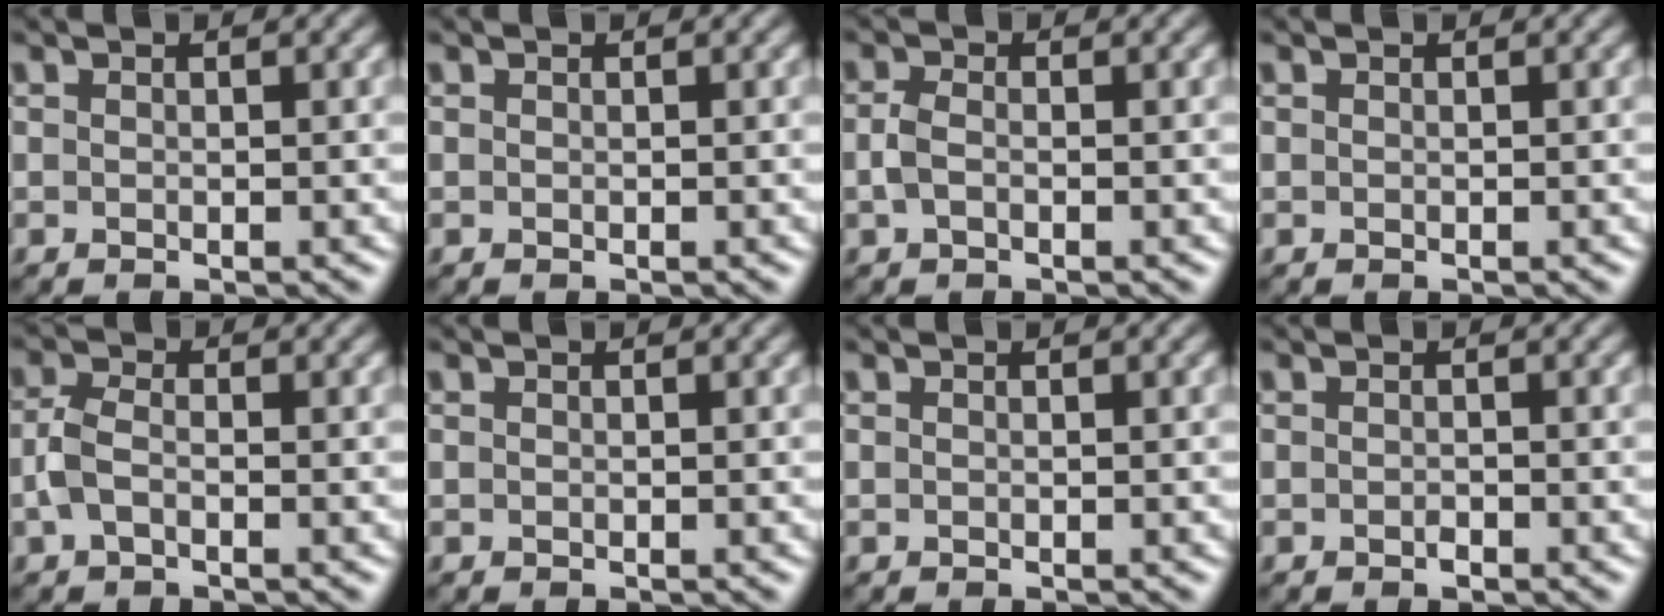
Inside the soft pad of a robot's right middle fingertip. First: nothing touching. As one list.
[{"total": 0.0}, {"total": 1.6, "force": [-0.3, 1.0, 1.1], "torque": [-0.030, 0.003, -0.008]}, {"total": 0.0}, {"total": 2.3, "force": [-0.7, 1.4, 1.7], "torque": [-0.044, 0.004, -0.017]}, {"total": 0.0}, {"total": 0.0}, {"total": 0.6, "force": [-0.5, 0.2, 0.3], "torque": [-0.007, 0.001, -0.008]}]